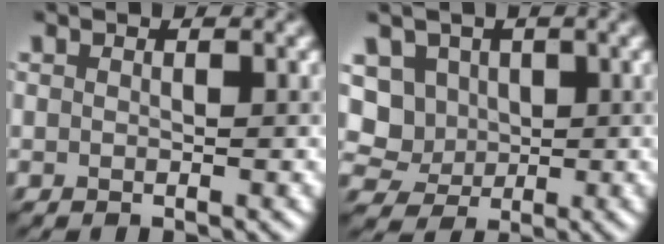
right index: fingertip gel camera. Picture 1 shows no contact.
{"total": 6.7, "force": [2.1, 5.9, 2.3], "torque": [-0.041, 0.022, 0.027]}